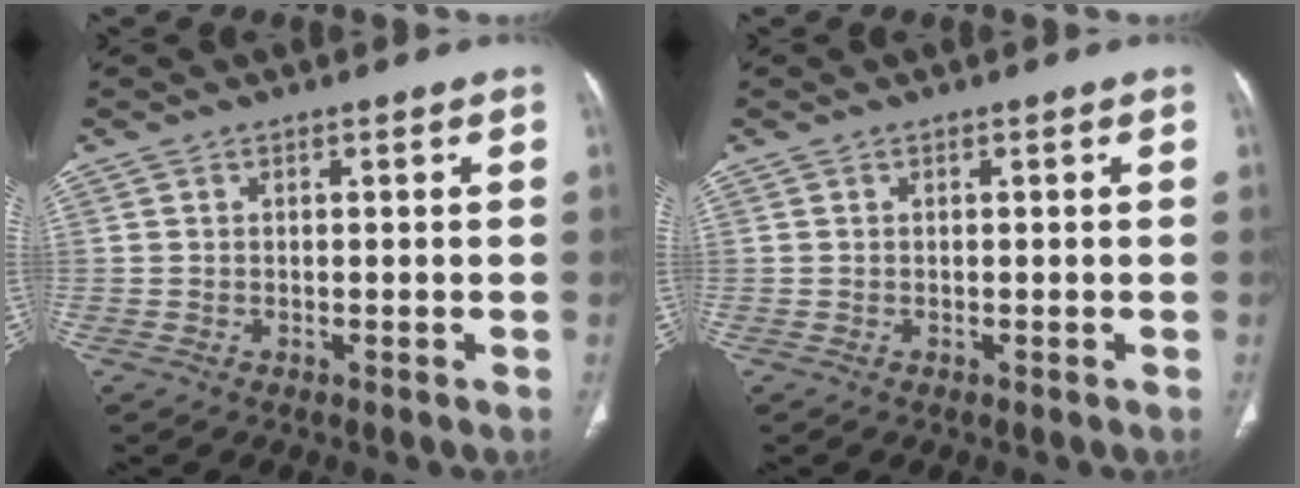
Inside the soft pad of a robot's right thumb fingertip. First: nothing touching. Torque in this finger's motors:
{"motor_torque": [0.00, 0.01, -0.02, -0.02, 0.00]}